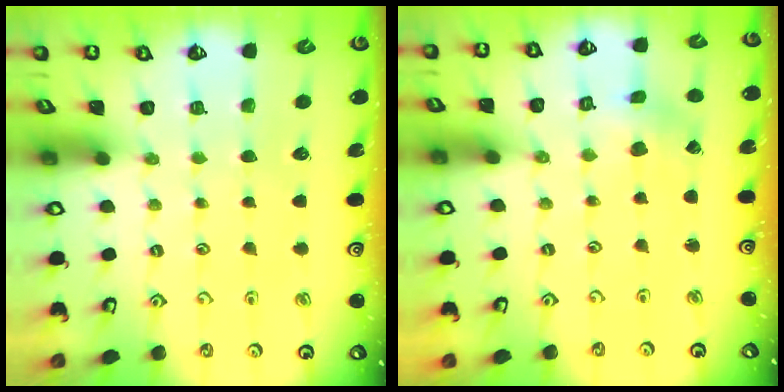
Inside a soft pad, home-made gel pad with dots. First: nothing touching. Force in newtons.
{"total": 0.8, "press": 0.7, "slide": 0.3}